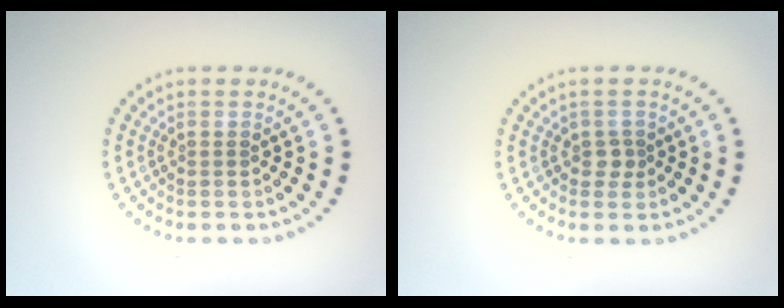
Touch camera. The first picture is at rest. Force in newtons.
{"total": 1.3, "press": 1.1, "slide": 0.5}